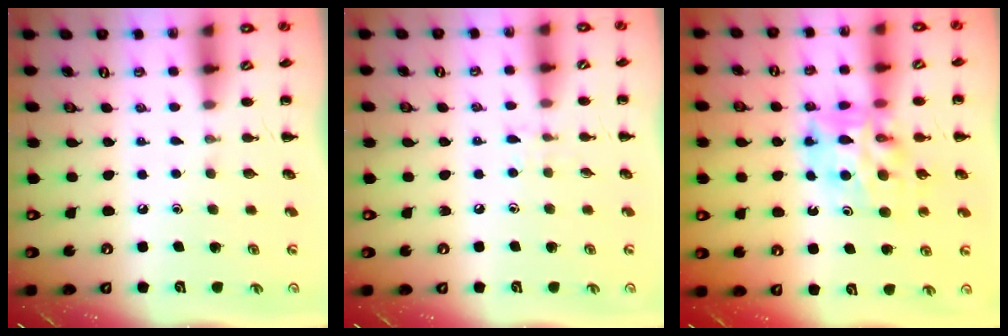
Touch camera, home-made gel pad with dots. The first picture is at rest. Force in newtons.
{"total": 4.4, "press": 4.0, "slide": 1.7}
{"total": 11.9, "press": 11.3, "slide": 3.8}